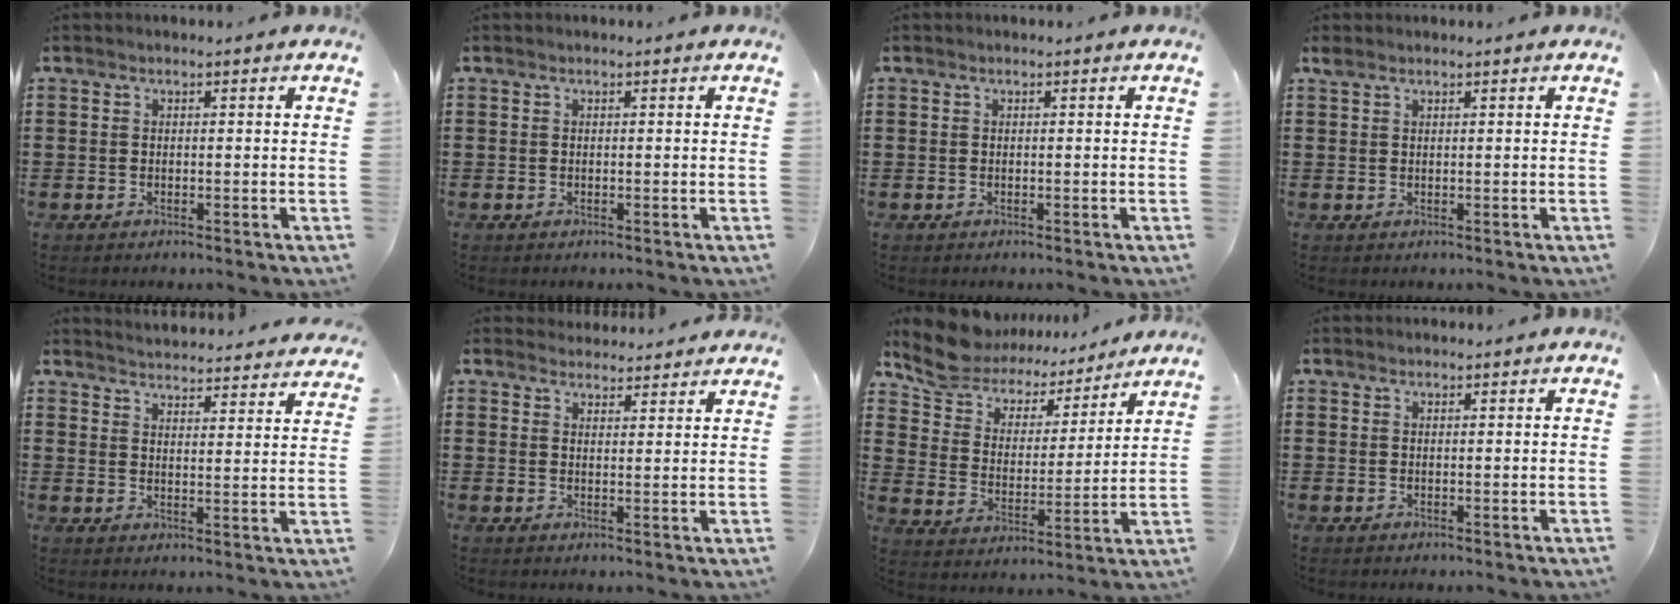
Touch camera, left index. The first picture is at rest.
{"total": 0.0}
{"total": 0.0}
{"total": 1.1, "force": [1.0, 0.4, 0.5], "torque": [-0.011, 0.002, 0.018]}
{"total": 4.1, "force": [4.0, -0.5, 0.0], "torque": [-0.018, -0.031, 0.069]}
{"total": 3.1, "force": [3.1, 0.6, 0.0], "torque": [-0.008, -0.008, 0.059]}
{"total": 8.7, "force": [8.1, 2.9, 1.1], "torque": [-0.073, -0.053, 0.145]}
{"total": 0.7, "force": [0.7, 0.2, 0.0], "torque": [-0.001, 0.001, 0.015]}